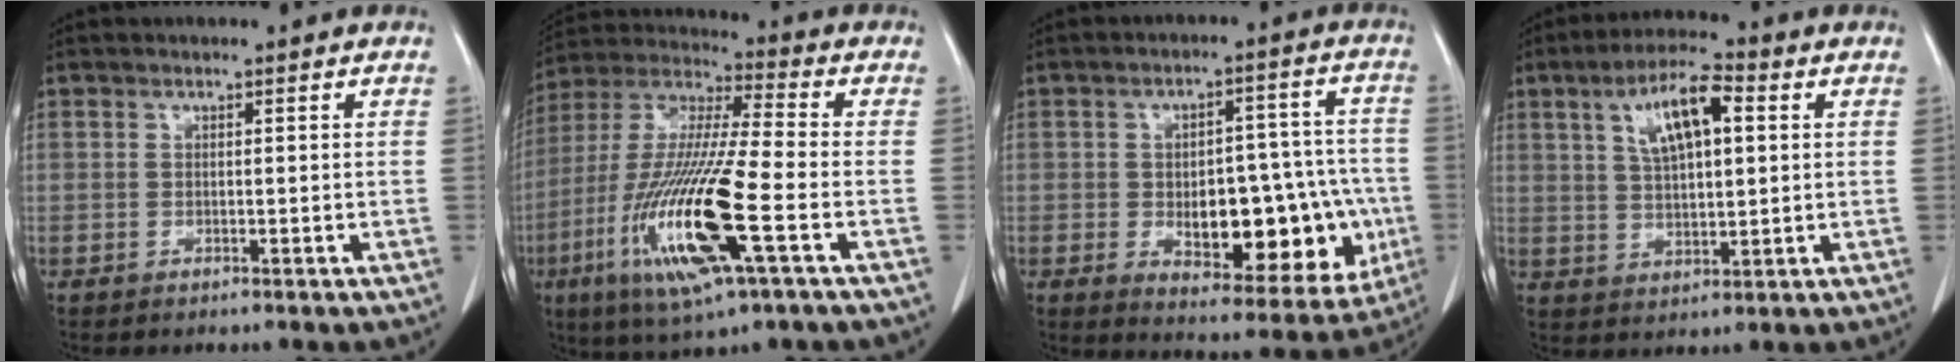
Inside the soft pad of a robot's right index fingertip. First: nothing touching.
{"total": 19.7, "force": [-6.5, 1.7, 18.6], "torque": [-0.399, -0.029, -0.122]}
{"total": 18.4, "force": [-4.1, 8.6, 15.8], "torque": [-0.189, 0.029, -0.031]}
{"total": 9.5, "force": [3.2, 2.9, 8.5], "torque": [-0.156, 0.017, 0.059]}